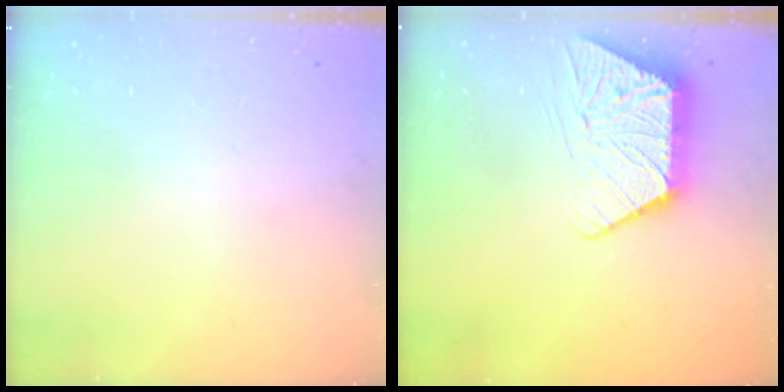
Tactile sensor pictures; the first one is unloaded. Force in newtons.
{"total": 11.2, "press": 11.2, "slide": 0.7}